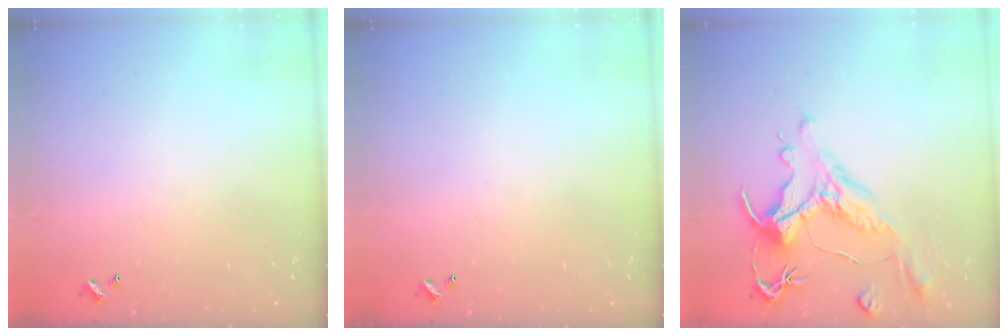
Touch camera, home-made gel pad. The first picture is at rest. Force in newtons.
{"total": 0.0}
{"total": 2.5, "press": 2.0, "slide": 1.5}